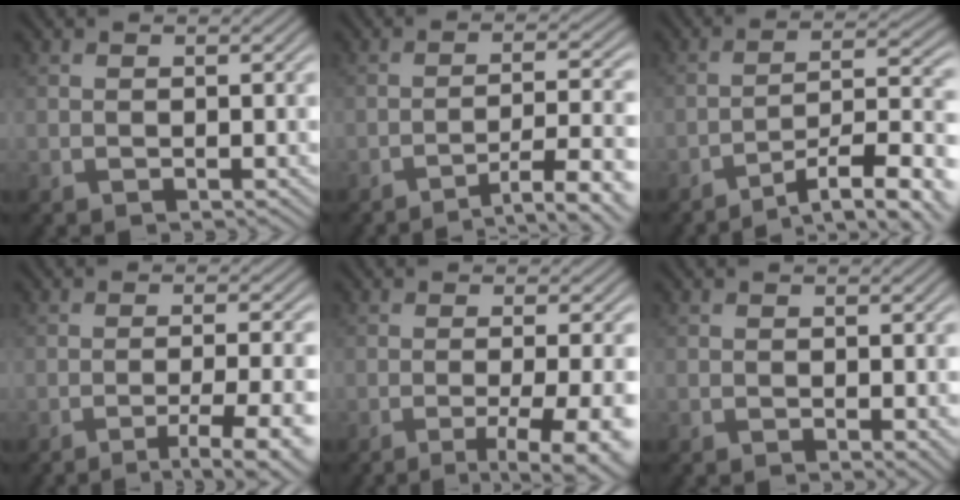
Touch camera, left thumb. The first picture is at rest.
{"total": 8.5, "force": [-5.4, 1.6, 6.3], "torque": [-0.101, 0.010, -0.075]}
{"total": 11.8, "force": [-8.0, 3.0, 8.2], "torque": [-0.128, 0.000, -0.117]}
{"total": 8.1, "force": [-4.5, 1.4, 6.6], "torque": [-0.094, 0.003, -0.060]}
{"total": 8.0, "force": [-2.9, 1.7, 7.2], "torque": [-0.093, -0.002, -0.037]}
{"total": 1.0, "force": [0.2, 0.3, 1.0], "torque": [-0.010, -0.006, 0.002]}